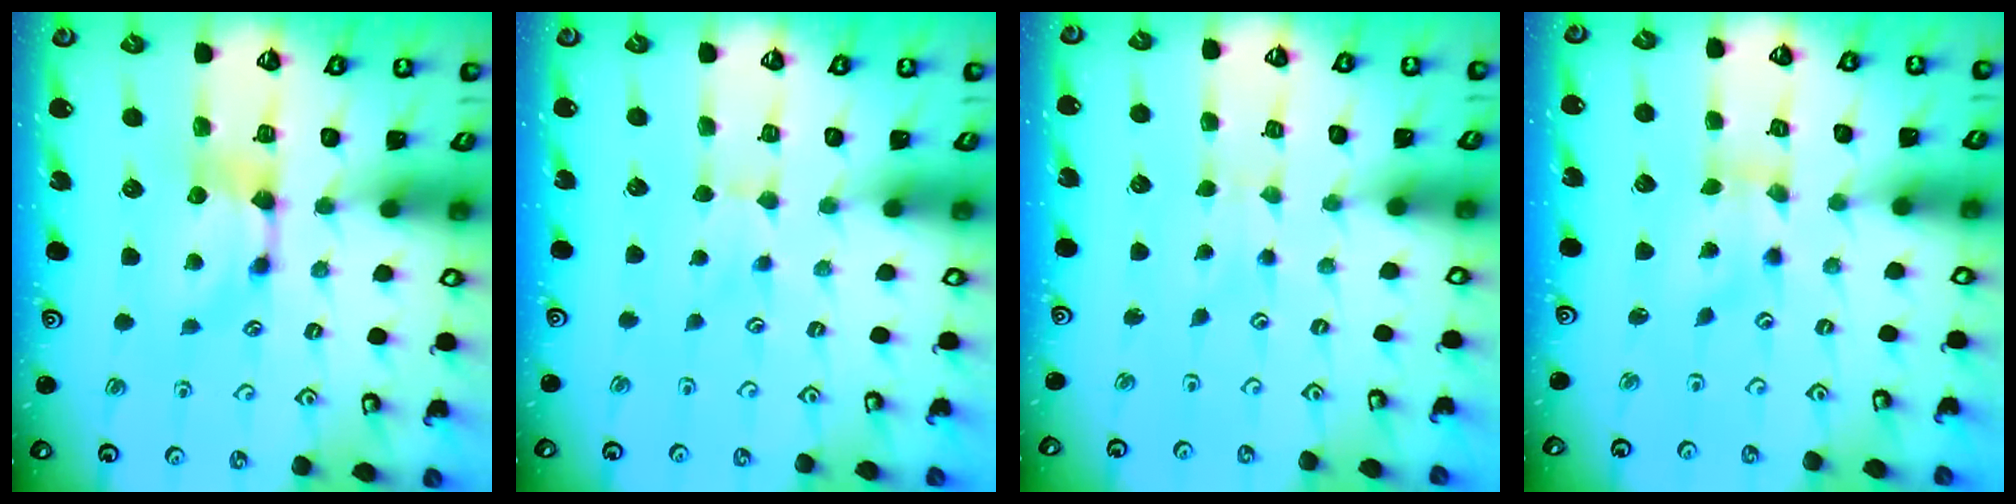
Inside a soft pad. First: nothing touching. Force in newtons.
{"total": 2.4, "press": 2.3, "slide": 0.5}
{"total": 4.2, "press": 4.2, "slide": 0.1}
{"total": 1.7, "press": 1.3, "slide": 1.1}